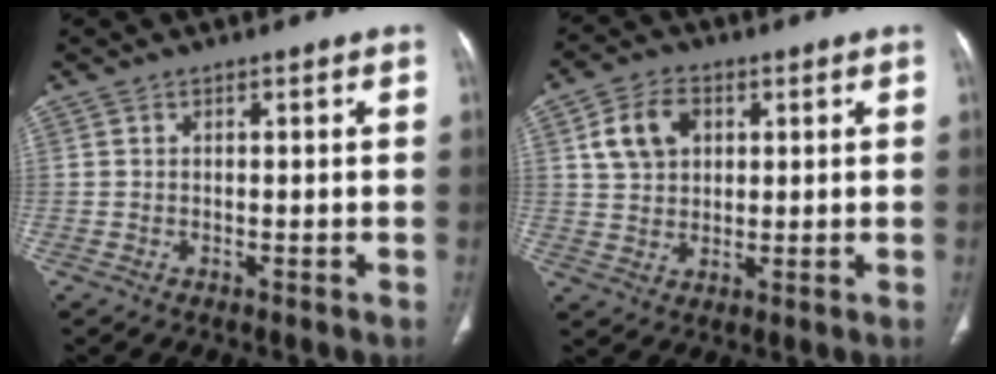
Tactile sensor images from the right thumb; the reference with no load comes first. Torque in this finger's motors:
{"motor_torque": [-0.63, 0.69, 0.10, -0.05, 0.07]}